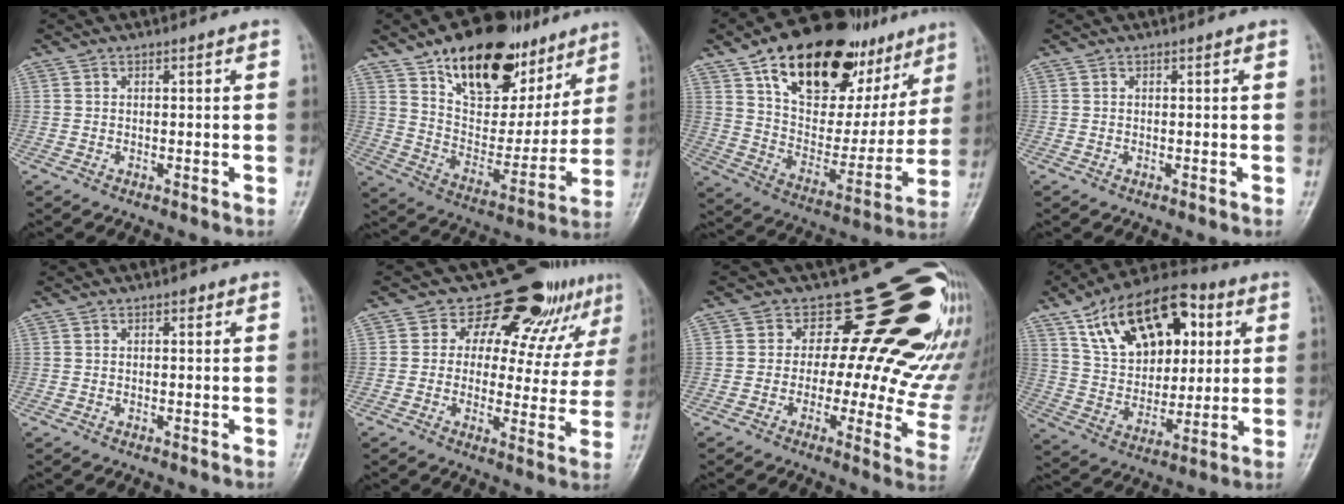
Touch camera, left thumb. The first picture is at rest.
{"total": 25.0, "force": [15.3, 13.1, 14.9], "torque": [-0.184, -0.049, 0.254]}
{"total": 28.9, "force": [17.0, 15.4, 17.7], "torque": [-0.226, -0.029, 0.272]}
{"total": 0.0}
{"total": 0.8, "force": [0.4, 0.5, 0.5], "torque": [-0.001, 0.000, 0.003]}
{"total": 14.6, "force": [9.6, 7.6, 8.0], "torque": [-0.055, -0.044, 0.112]}
{"total": 21.1, "force": [12.2, 10.6, 13.6], "torque": [-0.122, -0.051, 0.128]}
{"total": 21.1, "force": [8.4, 12.8, 14.6], "torque": [-0.191, -0.013, 0.143]}